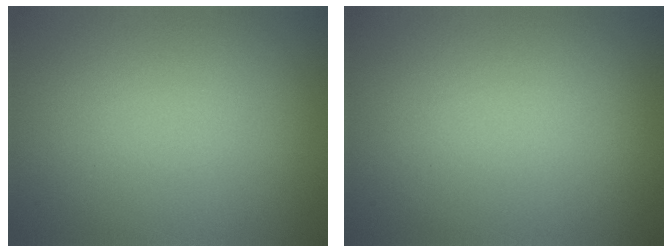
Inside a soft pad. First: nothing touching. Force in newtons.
{"total": 0.0}